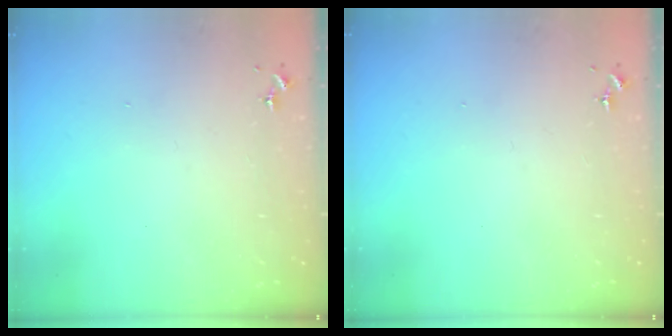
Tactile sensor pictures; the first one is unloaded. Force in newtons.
{"total": 0.0}